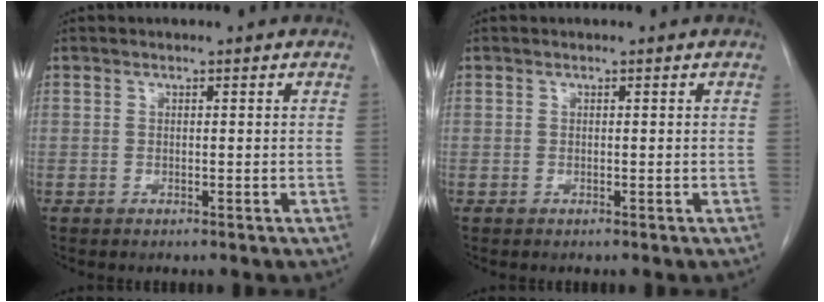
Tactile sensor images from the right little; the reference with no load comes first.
{"total": 0.0}